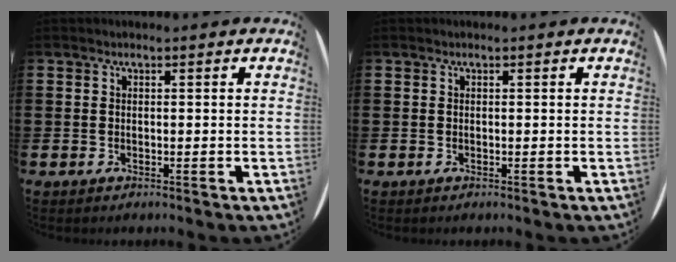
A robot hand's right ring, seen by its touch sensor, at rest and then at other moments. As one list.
[{"total": 0.0}]